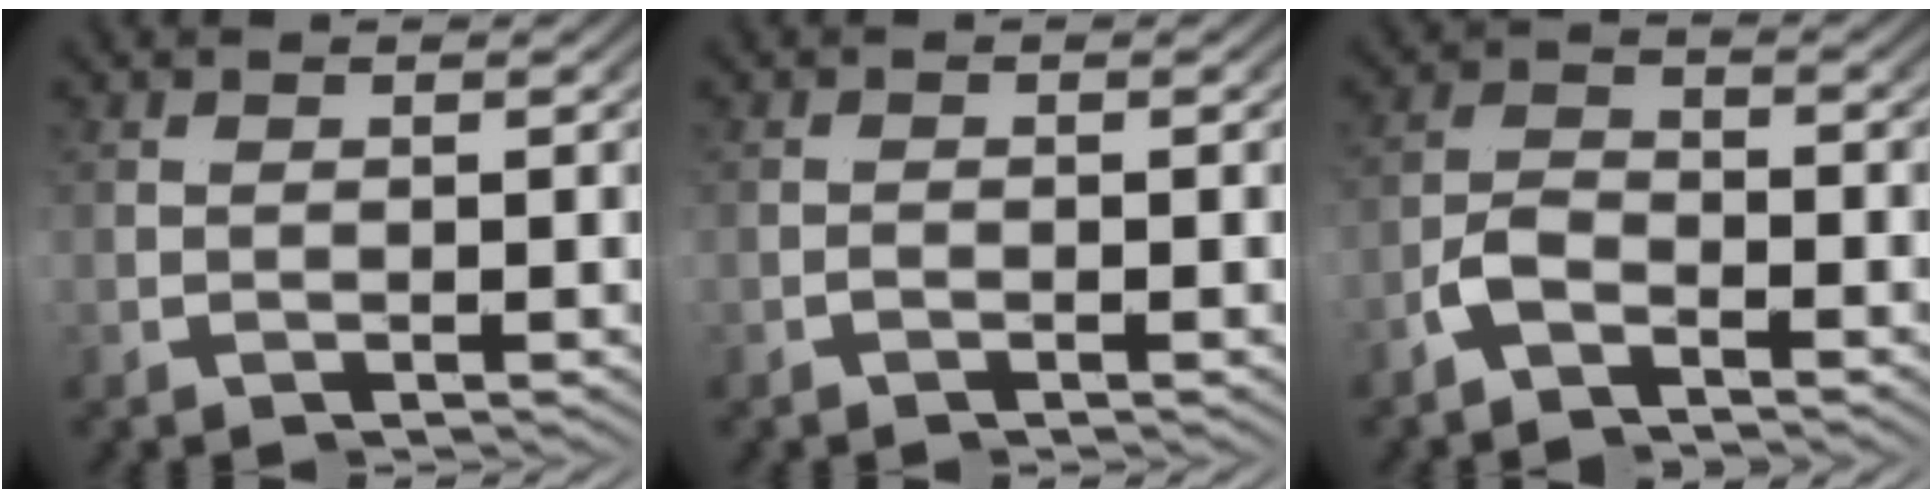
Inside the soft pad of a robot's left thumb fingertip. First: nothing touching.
{"total": 0.7, "force": [-0.4, -0.4, -0.4], "torque": [0.001, 0.001, -0.012]}
{"total": 2.9, "force": [-2.6, 1.2, -0.3], "torque": [0.000, 0.015, -0.060]}